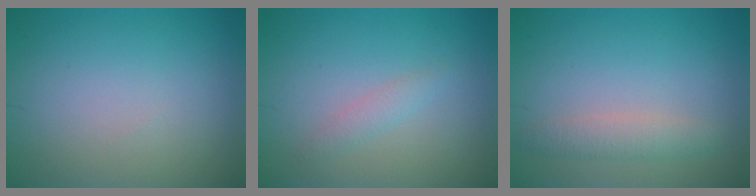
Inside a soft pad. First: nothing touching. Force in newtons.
{"total": 1.2, "press": 1.2, "slide": 0.0}
{"total": 2.1, "press": 2.1, "slide": 0.0}